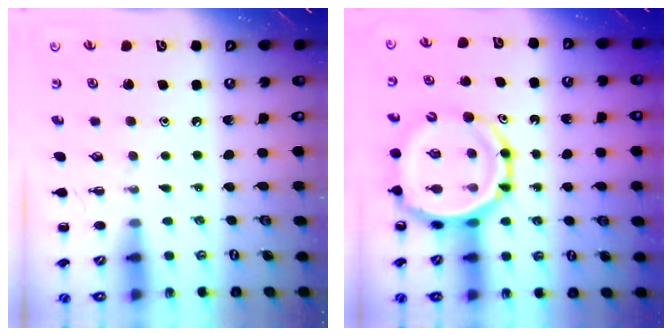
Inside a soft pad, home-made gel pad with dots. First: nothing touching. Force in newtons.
{"total": 14.0, "press": 13.4, "slide": 3.8}